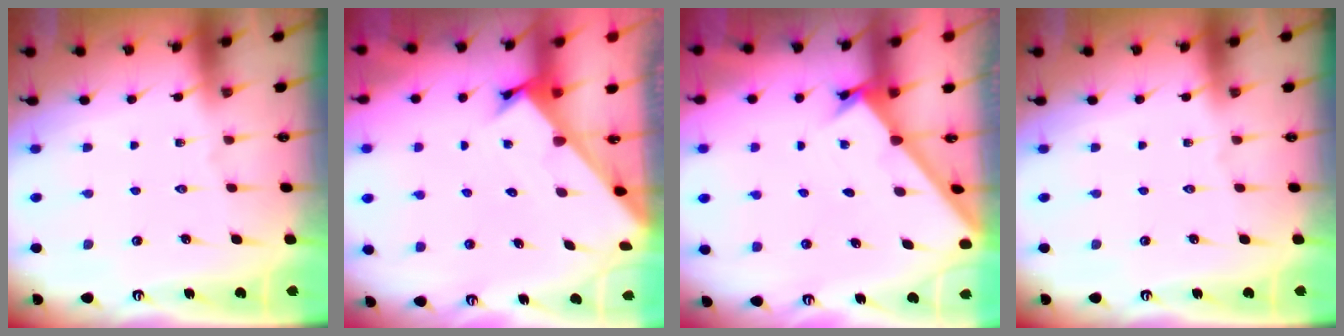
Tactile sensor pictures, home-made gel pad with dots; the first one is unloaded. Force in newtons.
{"total": 2.4, "press": 2.4, "slide": 0.2}
{"total": 1.7, "press": 1.7, "slide": 0.2}
{"total": 0.0}